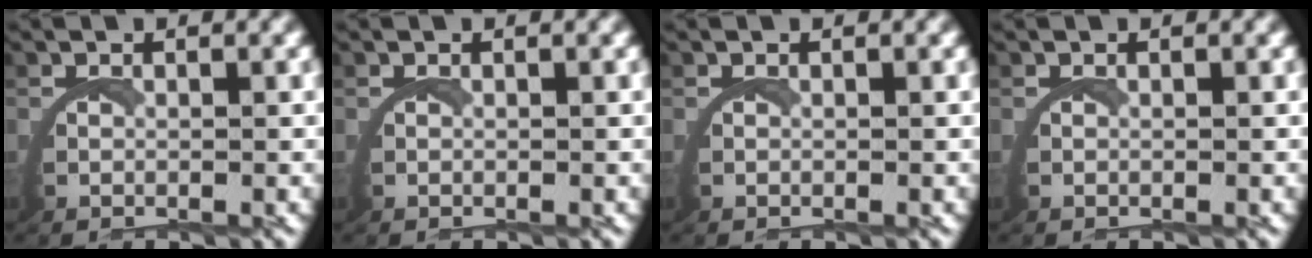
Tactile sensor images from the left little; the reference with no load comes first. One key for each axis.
{"total": 0.0}
{"total": 0.0}
{"total": 0.0}